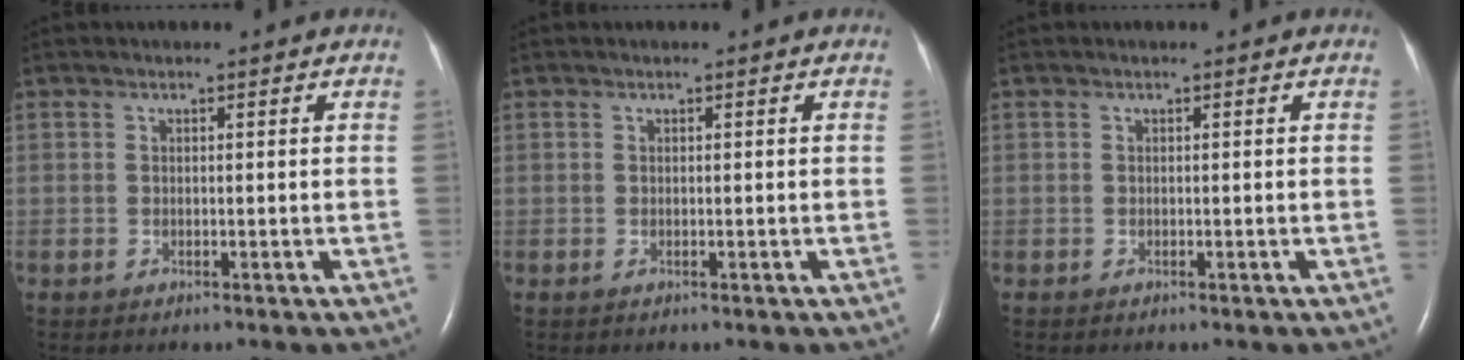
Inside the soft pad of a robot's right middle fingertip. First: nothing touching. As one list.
[{"total": 0.0}, {"total": 0.0}]